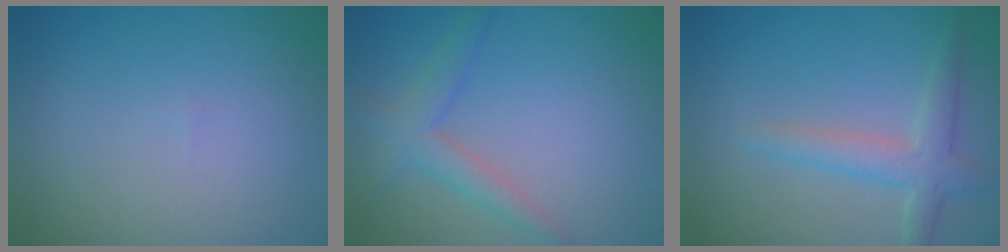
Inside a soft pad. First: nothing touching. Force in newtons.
{"total": 2.4, "press": 2.4, "slide": 0.2}
{"total": 2.9, "press": 2.9, "slide": 0.1}